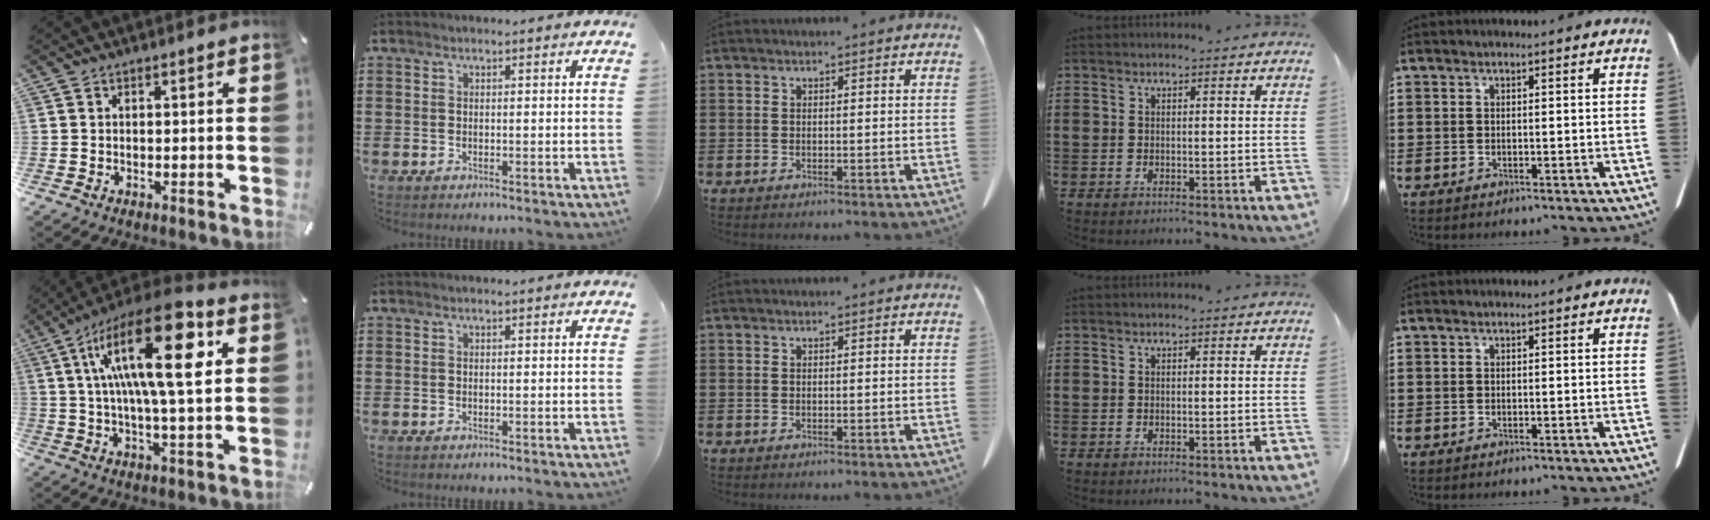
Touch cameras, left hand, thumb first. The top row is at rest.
{"thumb": {"total": 22.2, "force": [6.8, 6.1, 20.3], "torque": [-0.373, -0.019, 0.091]}}